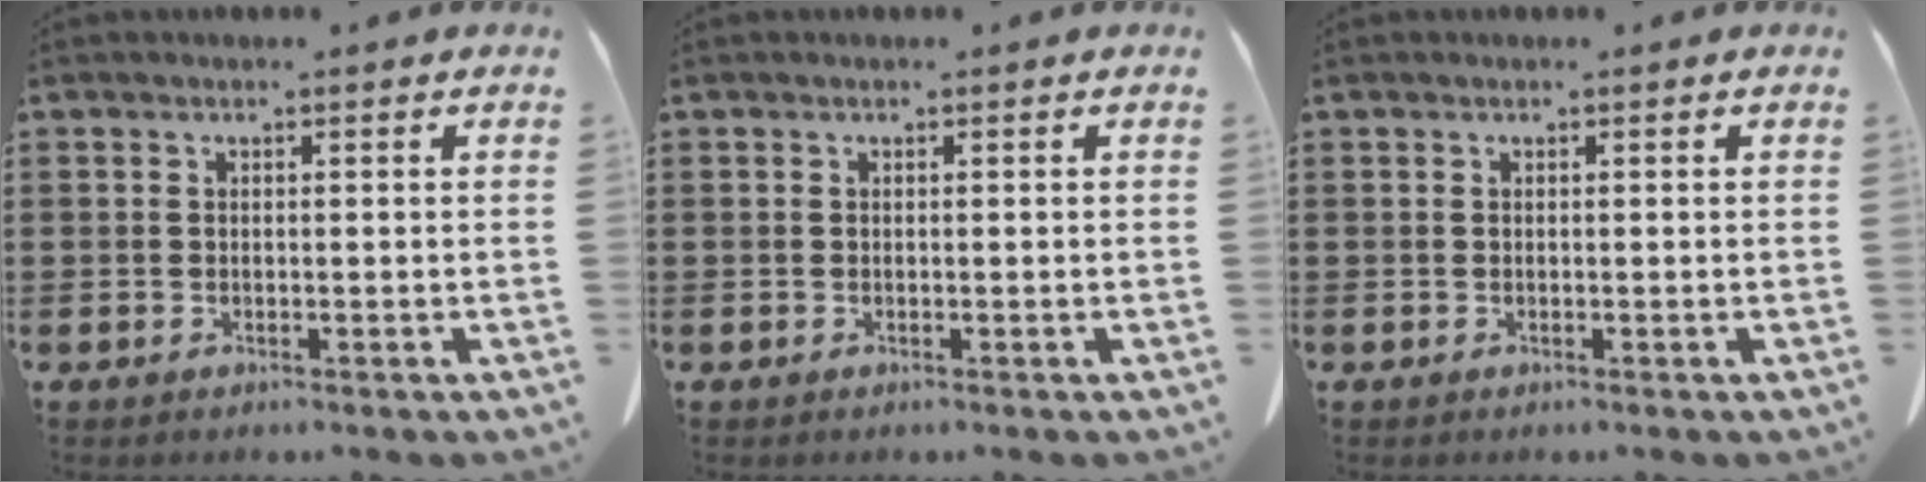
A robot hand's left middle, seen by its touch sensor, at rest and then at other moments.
{"total": 0.0}
{"total": 0.0}